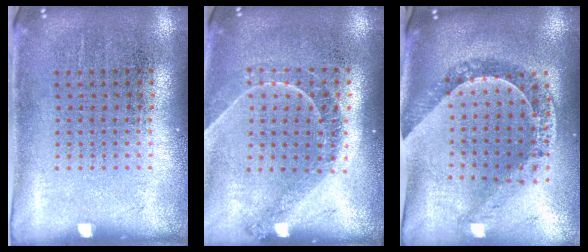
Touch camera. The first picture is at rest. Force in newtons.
{"total": 1.2, "press": 1.1, "slide": 0.4}
{"total": 1.1, "press": 1.1, "slide": 0.3}